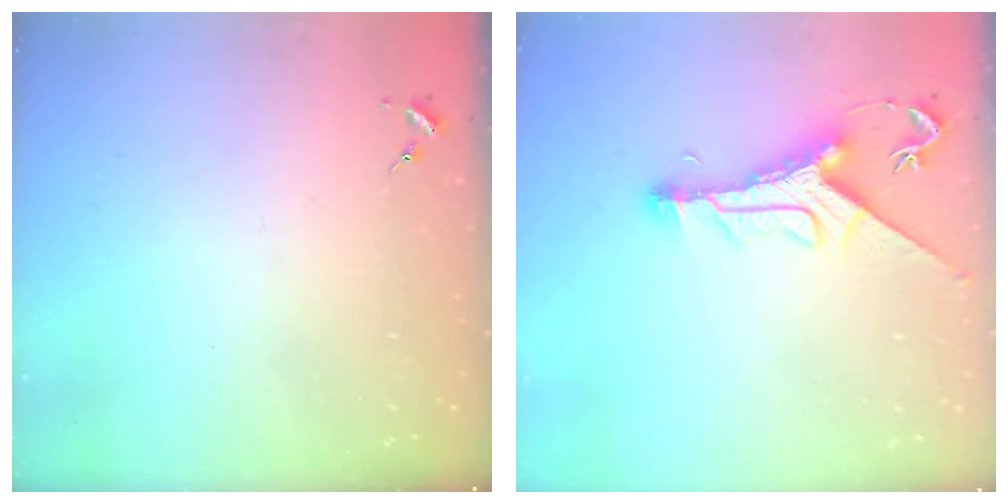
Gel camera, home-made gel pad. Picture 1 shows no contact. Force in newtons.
{"total": 10.6, "press": 10.6, "slide": 0.9}